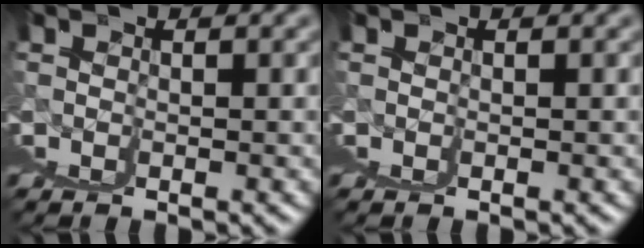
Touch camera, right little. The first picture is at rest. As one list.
[{"total": 0.0}]